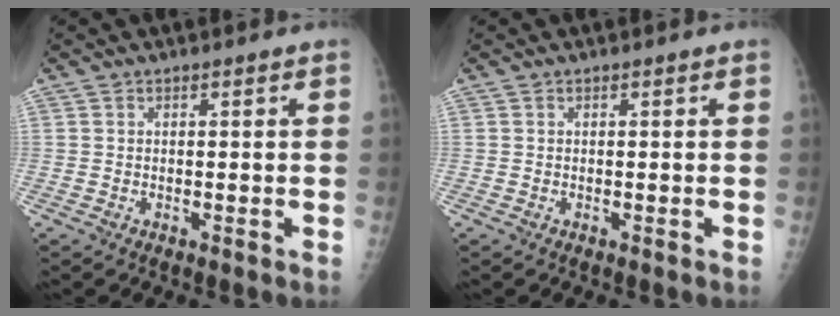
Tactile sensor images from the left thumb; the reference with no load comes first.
{"total": 0.0}